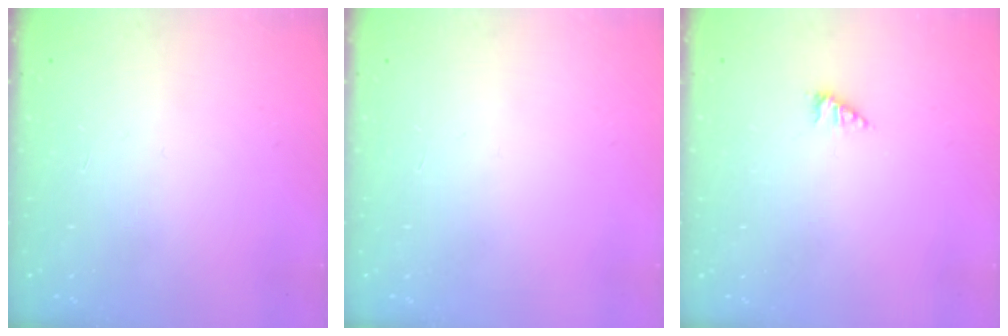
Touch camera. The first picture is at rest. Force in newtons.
{"total": 0.0}
{"total": 2.8, "press": 2.7, "slide": 0.5}